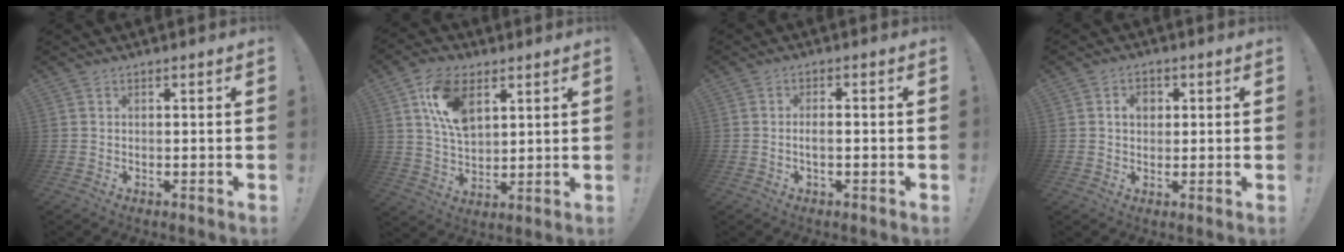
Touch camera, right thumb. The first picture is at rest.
{"total": 13.6, "force": [6.1, 8.2, 8.9], "torque": [-0.162, -0.008, 0.115]}
{"total": 2.3, "force": [-0.7, 0.7, 2.1], "torque": [-0.040, 0.005, -0.014]}
{"total": 4.2, "force": [0.8, 3.2, 2.6], "torque": [-0.041, 0.005, 0.010]}